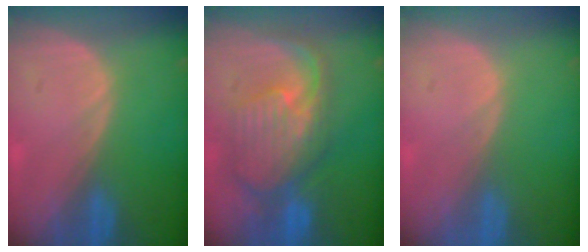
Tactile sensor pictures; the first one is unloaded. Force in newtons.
{"total": 10.5, "press": 9.4, "slide": 4.7}
{"total": 0.0}